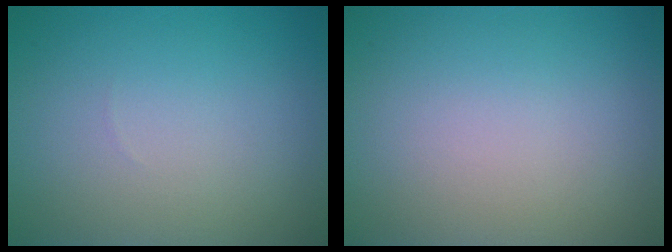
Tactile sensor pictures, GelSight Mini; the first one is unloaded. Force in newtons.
{"total": 0.0}